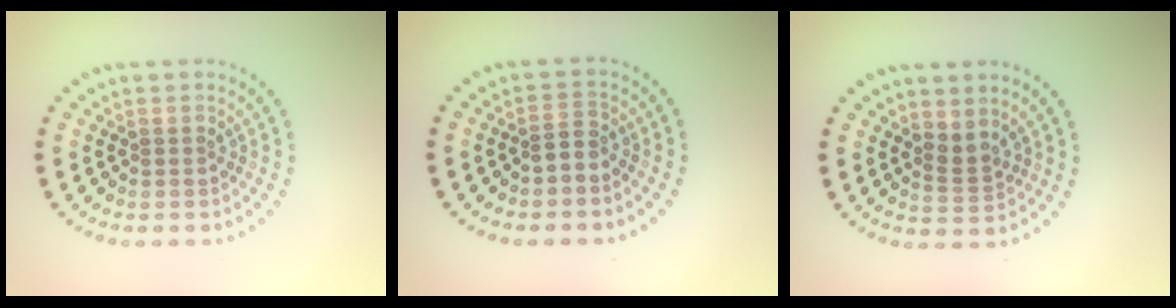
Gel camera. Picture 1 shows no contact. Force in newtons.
{"total": 1.6, "press": 1.2, "slide": 1.1}
{"total": 1.7, "press": 1.2, "slide": 1.2}